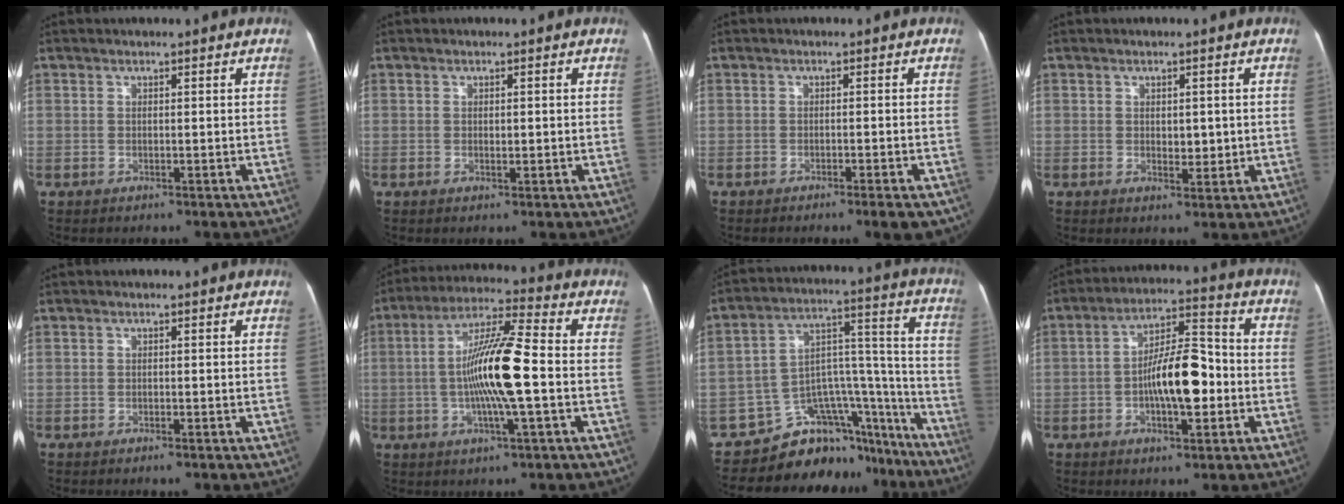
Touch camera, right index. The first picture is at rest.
{"total": 1.2, "force": [0.0, 0.4, 1.1], "torque": [-0.018, -0.002, 0.001]}
{"total": 3.3, "force": [-2.2, 0.3, 2.5], "torque": [-0.029, -0.003, -0.028]}
{"total": 2.8, "force": [0.3, 1.6, 2.3], "torque": [-0.029, -0.005, 0.007]}
{"total": 0.9, "force": [-0.7, 0.1, 0.7], "torque": [-0.011, -0.002, -0.008]}
{"total": 13.1, "force": [-1.5, 0.8, 13.0], "torque": [-0.244, 0.005, -0.032]}
{"total": 19.2, "force": [-16.4, 9.0, 4.2], "torque": [-0.048, 0.088, -0.233]}
{"total": 11.2, "force": [-2.0, 3.6, 10.4], "torque": [-0.182, 0.023, -0.031]}